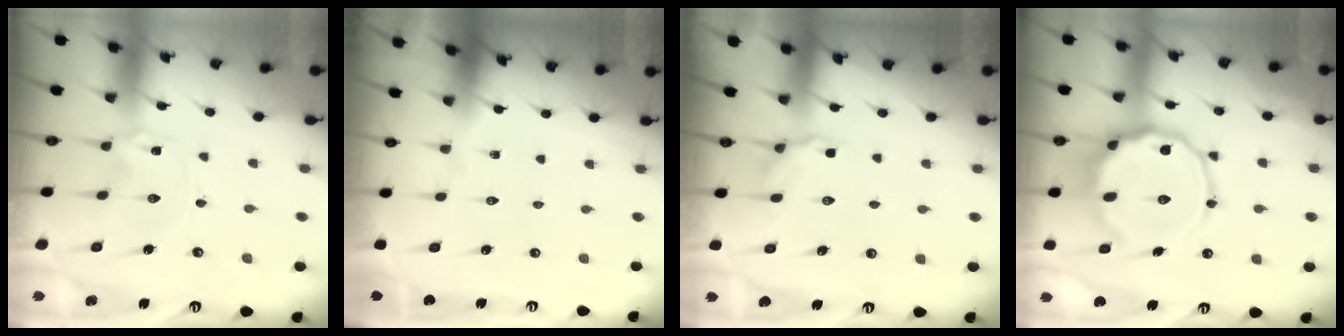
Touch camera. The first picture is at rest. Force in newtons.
{"total": 0.0}
{"total": 4.7, "press": 4.4, "slide": 1.7}
{"total": 15.4, "press": 15.3, "slide": 1.5}